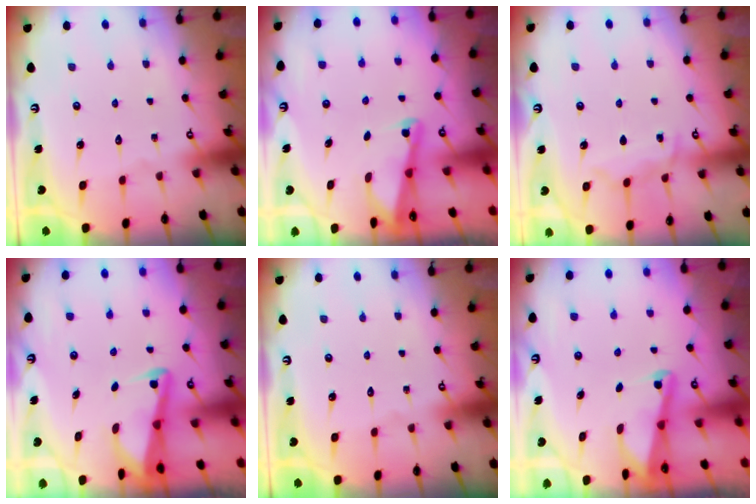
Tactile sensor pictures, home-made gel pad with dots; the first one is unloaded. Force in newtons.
{"total": 2.0, "press": 2.0, "slide": 0.3}
{"total": 7.2, "press": 7.2, "slide": 0.8}
{"total": 3.1, "press": 3.0, "slide": 0.3}
{"total": 0.0}
{"total": 2.0, "press": 2.0, "slide": 0.4}